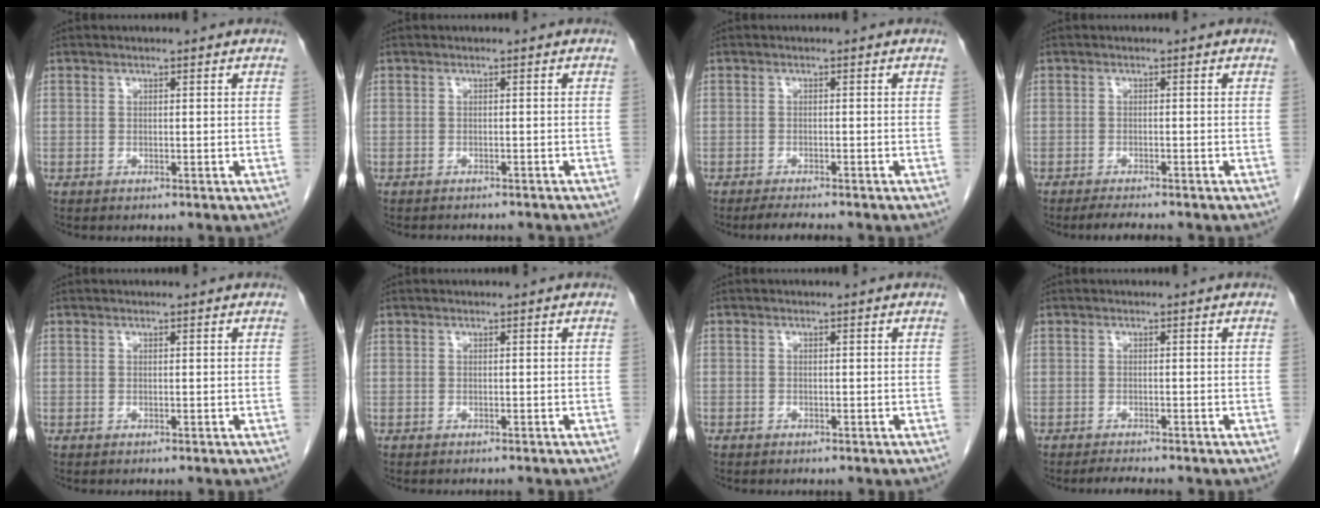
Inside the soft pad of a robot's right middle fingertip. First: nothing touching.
{"total": 6.0, "force": [-5.4, 1.2, 2.2], "torque": [-0.028, -0.006, -0.060]}
{"total": 3.9, "force": [-3.4, 0.1, 1.8], "torque": [-0.032, -0.012, -0.052]}
{"total": 3.6, "force": [-3.2, 0.0, 1.7], "torque": [-0.030, -0.012, -0.050]}
{"total": 1.4, "force": [-1.3, 0.0, 0.7], "torque": [-0.008, 0.003, -0.013]}
{"total": 3.3, "force": [-3.0, 0.0, 1.3], "torque": [-0.015, -0.006, -0.036]}
{"total": 0.7, "force": [-0.6, 0.4, 0.1], "torque": [-0.008, 0.004, -0.011]}
{"total": 2.8, "force": [-2.6, -0.1, 1.0], "torque": [-0.021, -0.010, -0.038]}